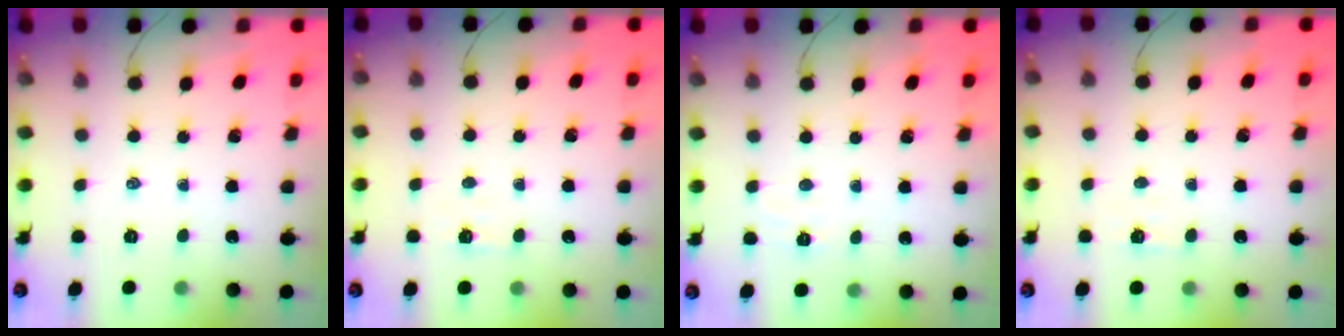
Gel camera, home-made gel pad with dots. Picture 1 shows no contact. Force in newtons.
{"total": 2.2, "press": 2.0, "slide": 0.8}
{"total": 2.5, "press": 2.4, "slide": 0.8}
{"total": 2.2, "press": 2.0, "slide": 0.8}